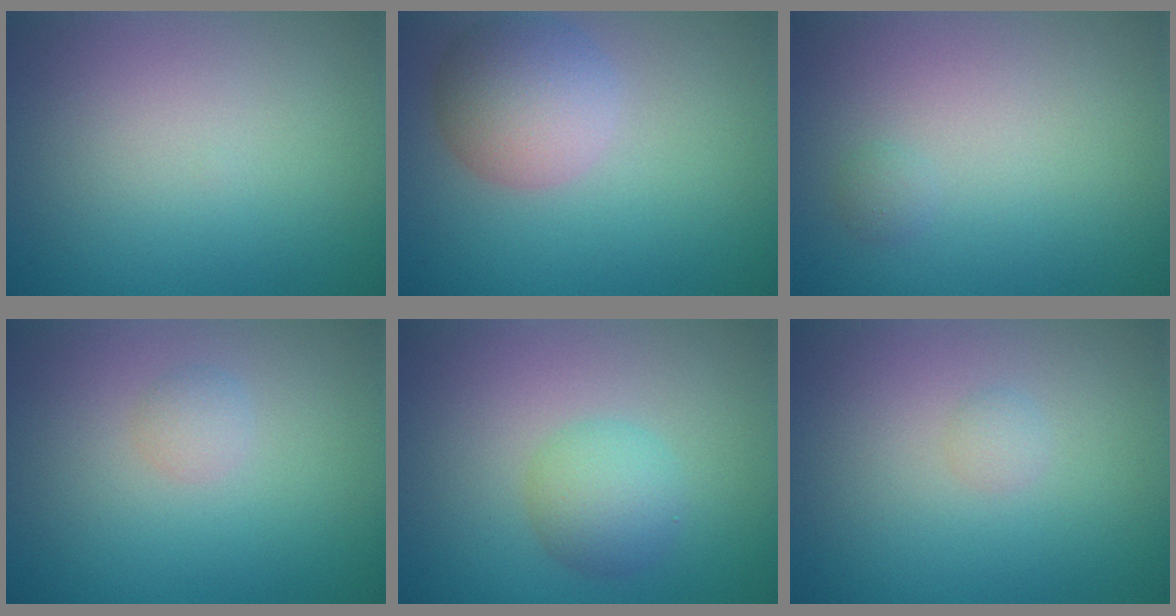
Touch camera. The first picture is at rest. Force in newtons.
{"total": 4.8, "press": 4.8, "slide": 0.3}
{"total": 0.6, "press": 0.6, "slide": 0.0}
{"total": 1.1, "press": 1.1, "slide": 0.0}
{"total": 2.8, "press": 2.8, "slide": 0.1}
{"total": 0.7, "press": 0.7, "slide": 0.0}